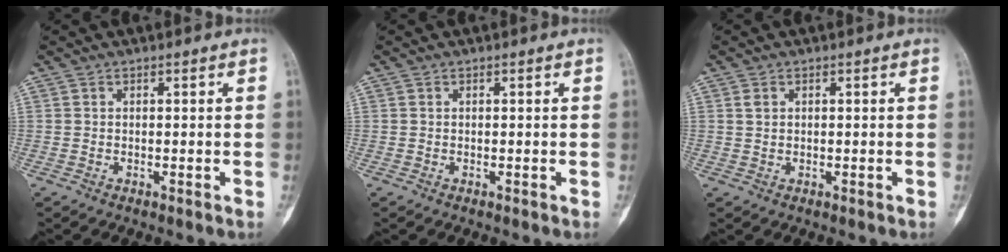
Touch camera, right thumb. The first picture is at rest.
{"total": 0.0}
{"total": 1.4, "force": [0.5, 1.0, 0.9], "torque": [-0.018, -0.001, 0.013]}